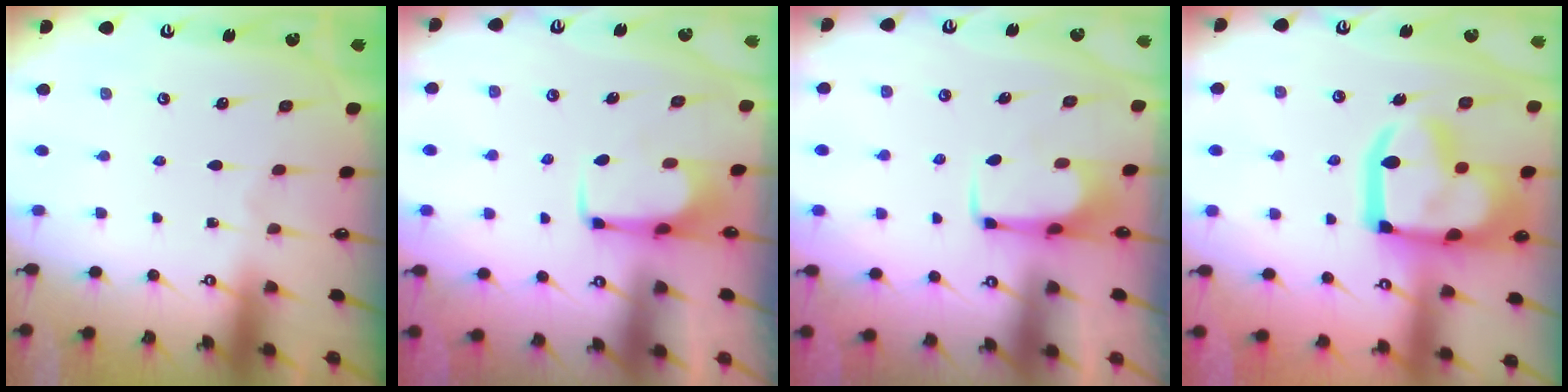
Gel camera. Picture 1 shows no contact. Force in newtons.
{"total": 2.0, "press": 2.0, "slide": 0.2}
{"total": 2.0, "press": 2.0, "slide": 0.2}
{"total": 17.7, "press": 17.6, "slide": 2.2}